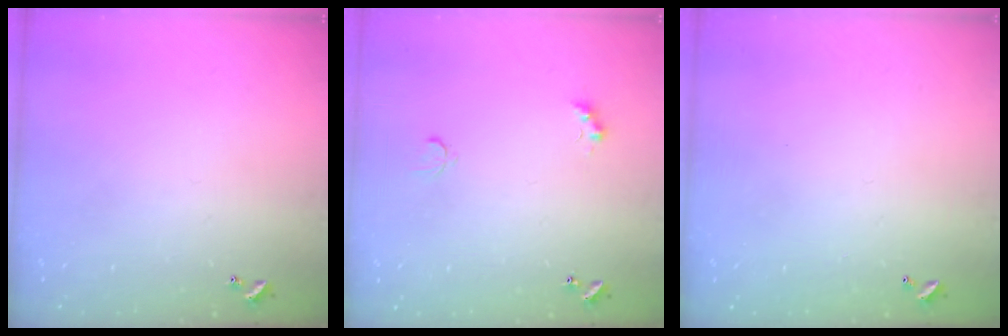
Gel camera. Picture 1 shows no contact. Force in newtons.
{"total": 1.7, "press": 1.5, "slide": 0.6}
{"total": 3.0, "press": 3.0, "slide": 0.1}